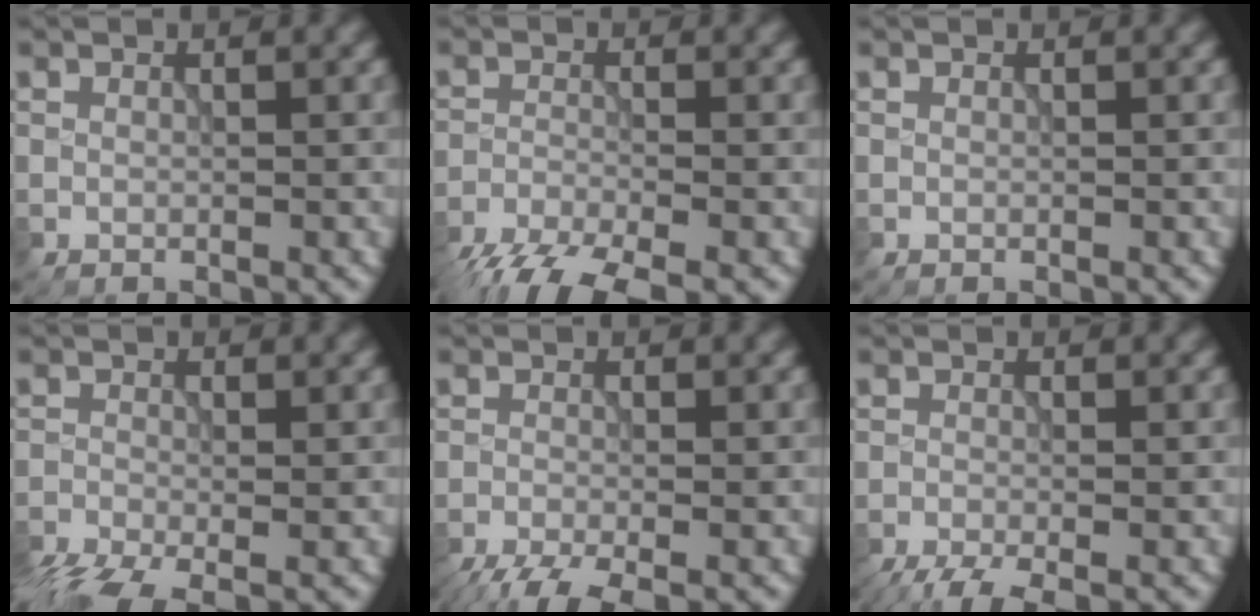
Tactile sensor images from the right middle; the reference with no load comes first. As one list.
[{"total": 7.1, "force": [-5.7, 1.6, 3.9], "torque": [-0.076, -0.033, -0.108]}, {"total": 0.0}, {"total": 5.4, "force": [-3.8, 1.7, 3.4], "torque": [-0.068, -0.022, -0.077]}, {"total": 4.5, "force": [-3.4, 0.8, 2.8], "torque": [-0.046, -0.014, -0.070]}, {"total": 3.7, "force": [-2.8, 0.7, 2.4], "torque": [-0.039, -0.008, -0.058]}]